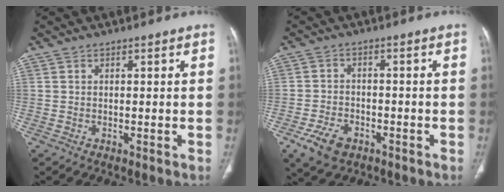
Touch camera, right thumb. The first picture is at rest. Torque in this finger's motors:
{"motor_torque": [1.34, 1.61, 0.66, -0.54, 0.04]}